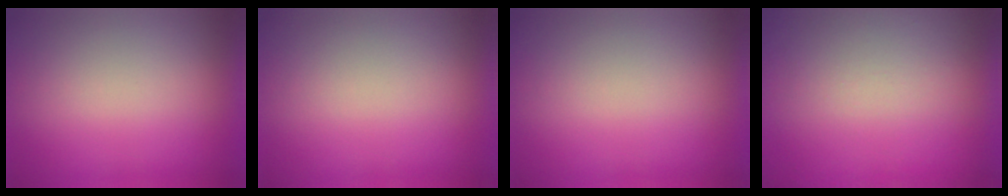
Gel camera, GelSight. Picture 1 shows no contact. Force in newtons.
{"total": 0.0}
{"total": 0.0}
{"total": 6.0}